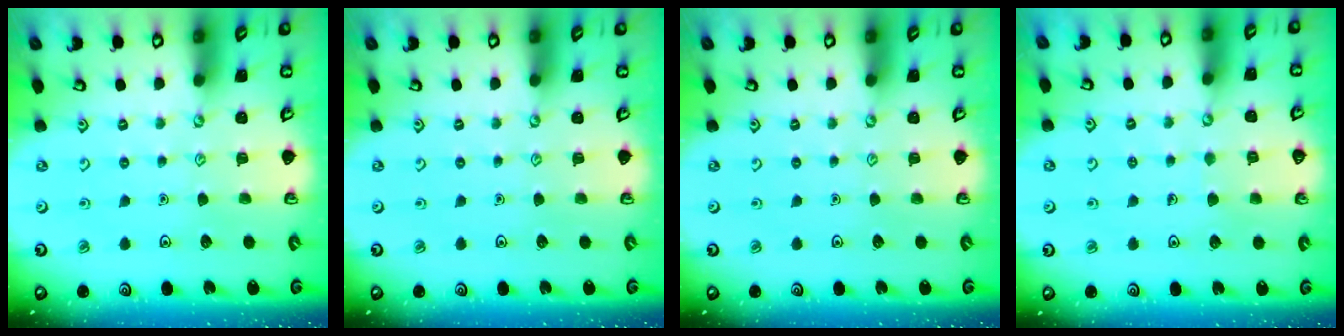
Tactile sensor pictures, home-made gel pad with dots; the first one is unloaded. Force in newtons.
{"total": 0.0}
{"total": 0.0}
{"total": 4.3, "press": 4.3, "slide": 0.3}